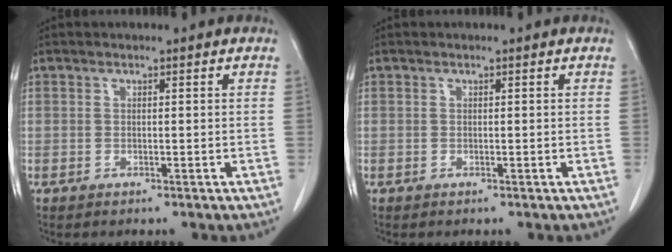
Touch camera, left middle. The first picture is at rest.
{"total": 0.0}